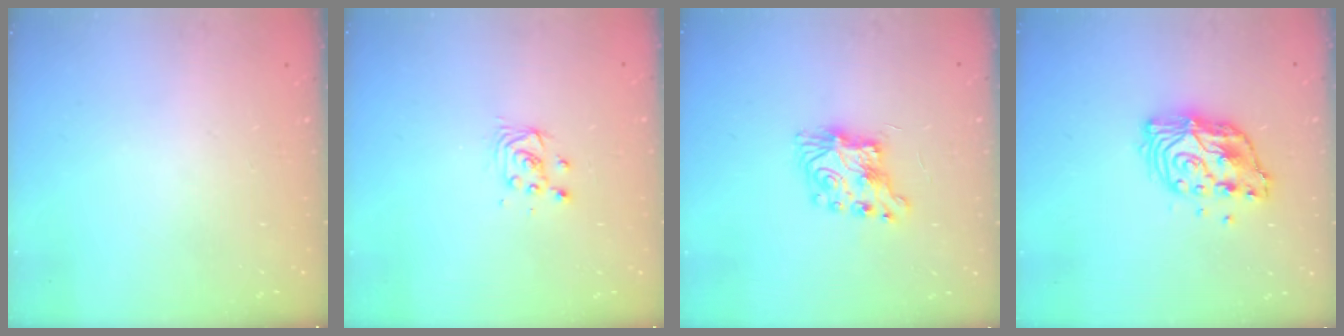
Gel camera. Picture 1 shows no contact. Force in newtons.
{"total": 3.3, "press": 3.3, "slide": 0.3}
{"total": 7.3, "press": 7.3, "slide": 0.1}
{"total": 11.8, "press": 11.7, "slide": 1.0}